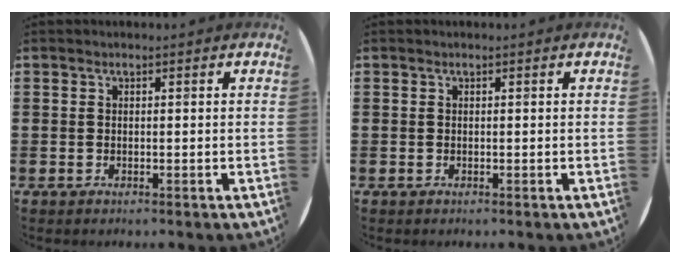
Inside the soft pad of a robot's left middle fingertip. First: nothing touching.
{"total": 0.0}